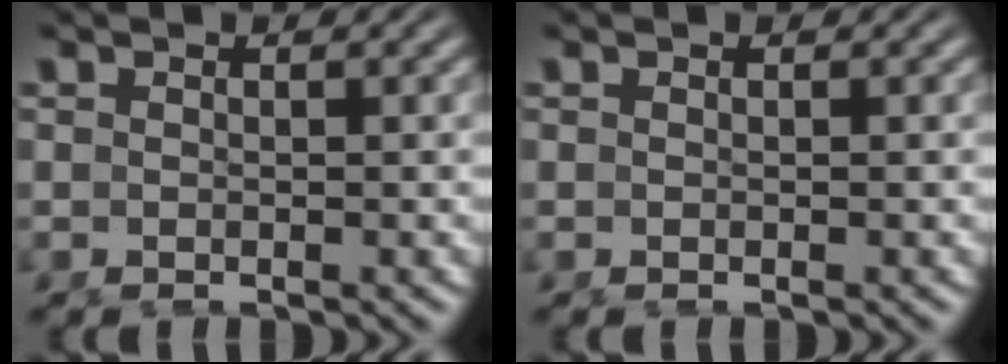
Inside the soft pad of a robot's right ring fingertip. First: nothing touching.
{"total": 0.0}